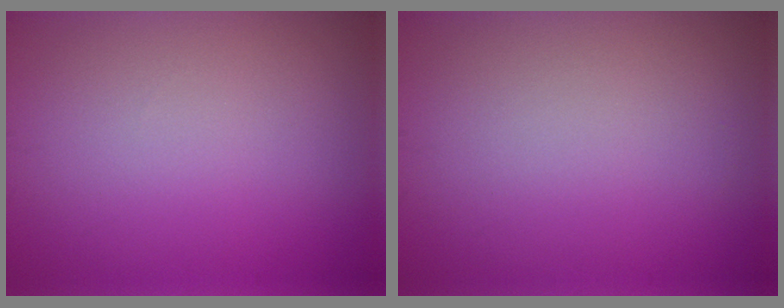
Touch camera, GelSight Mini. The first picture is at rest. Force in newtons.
{"total": 0.0}